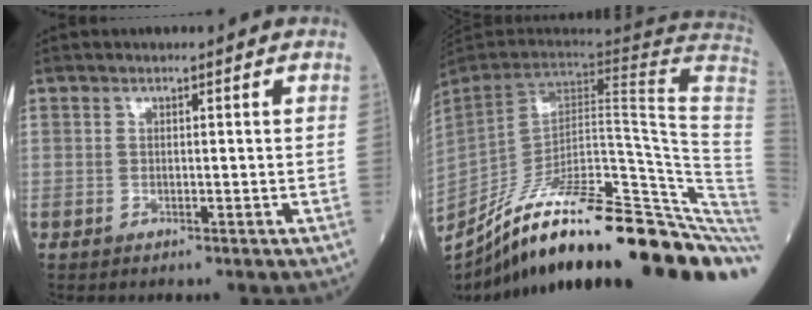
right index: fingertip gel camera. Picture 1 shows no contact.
{"total": 36.9, "force": [-28.2, 3.2, 23.5], "torque": [-0.230, -0.050, -0.395]}